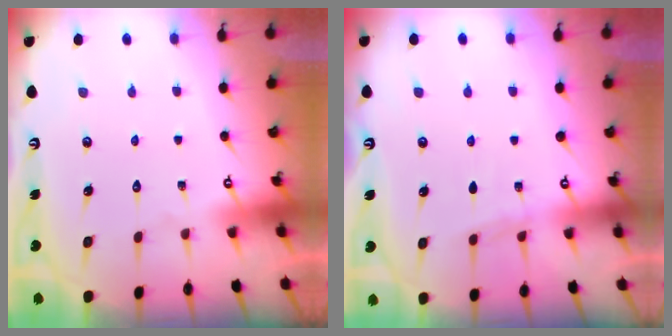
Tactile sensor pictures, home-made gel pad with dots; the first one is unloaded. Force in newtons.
{"total": 4.3, "press": 4.3, "slide": 0.5}